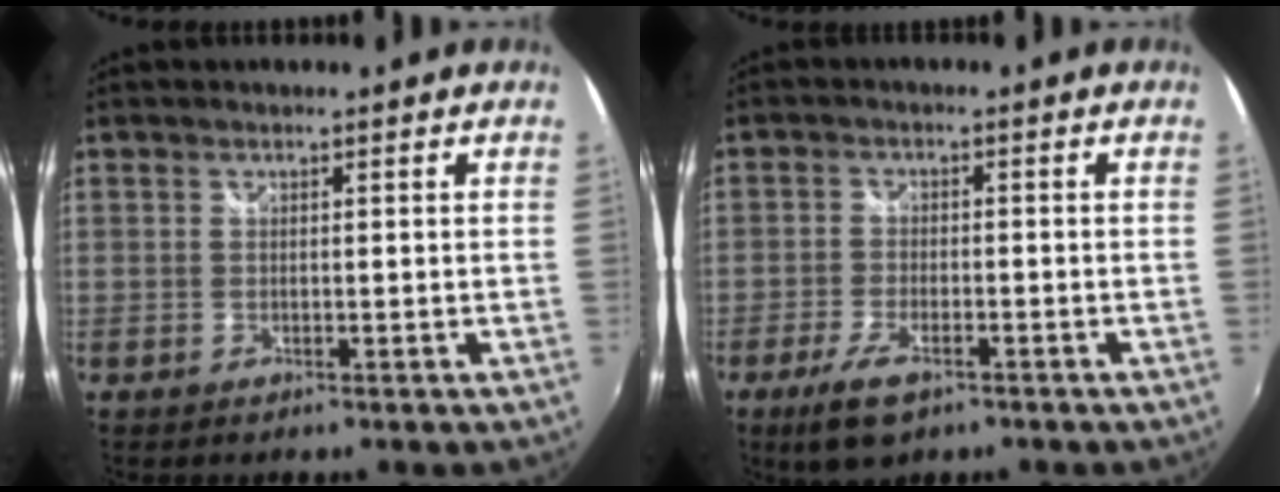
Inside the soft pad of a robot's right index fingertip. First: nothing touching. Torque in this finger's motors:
{"motor_torque": [0.38, -0.35, 0.32, 0.06]}